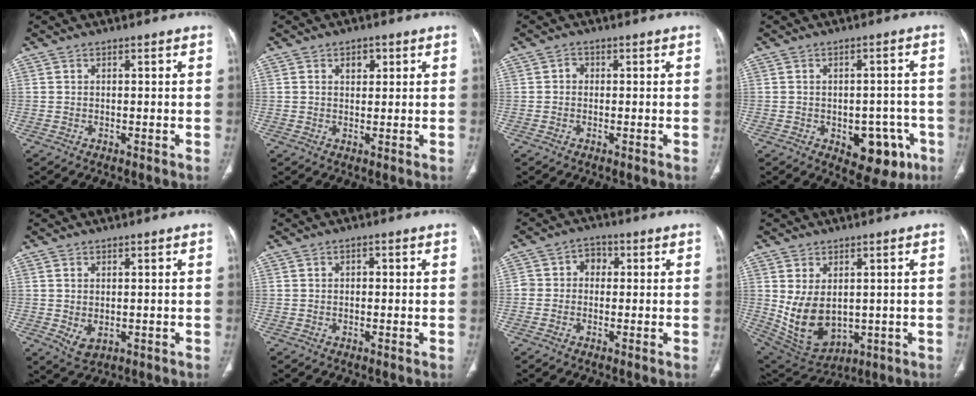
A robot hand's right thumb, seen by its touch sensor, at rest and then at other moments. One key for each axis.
{"total": 2.7, "fx": 1.2, "fy": 1.8, "fz": 1.6, "tx": -0.011, "ty": -0.003, "tz": 0.017}
{"total": 1.3, "fx": 0.0, "fy": 1.1, "fz": 0.6, "tx": -0.002, "ty": 0.005, "tz": -0.004}
{"total": 10.7, "fx": -4.3, "fy": 6.4, "fz": 7.4, "tx": -0.054, "ty": 0.023, "tz": -0.044}
{"total": 3.3, "fx": -0.3, "fy": 2.1, "fz": 2.5, "tx": -0.045, "ty": -0.007, "tz": 0.007}
{"total": 1.3, "fx": 0.2, "fy": 0.9, "fz": 0.9, "tx": -0.010, "ty": 0.005, "tz": 0.001}
{"total": 4.6, "fx": 0.1, "fy": 4.0, "fz": 2.3, "tx": -0.013, "ty": 0.020, "tz": -0.006}
{"total": 11.3, "fx": 0.4, "fy": 7.6, "fz": 8.3, "tx": -0.142, "ty": -0.010, "tz": 0.040}